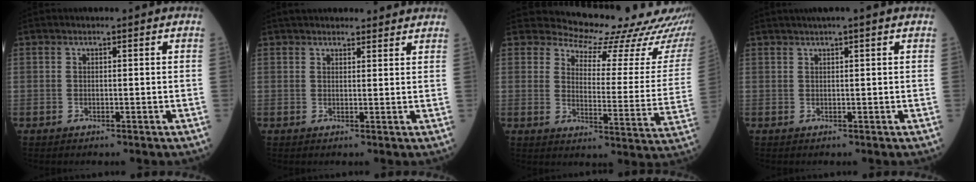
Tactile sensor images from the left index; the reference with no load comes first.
{"total": 8.8, "force": [8.0, 2.3, 2.7], "torque": [-0.025, 0.027, 0.098]}
{"total": 18.1, "force": [17.6, 2.8, 2.8], "torque": [-0.026, -0.116, 0.180]}
{"total": 3.0, "force": [2.2, -0.4, 2.0], "torque": [-0.026, 0.021, 0.034]}